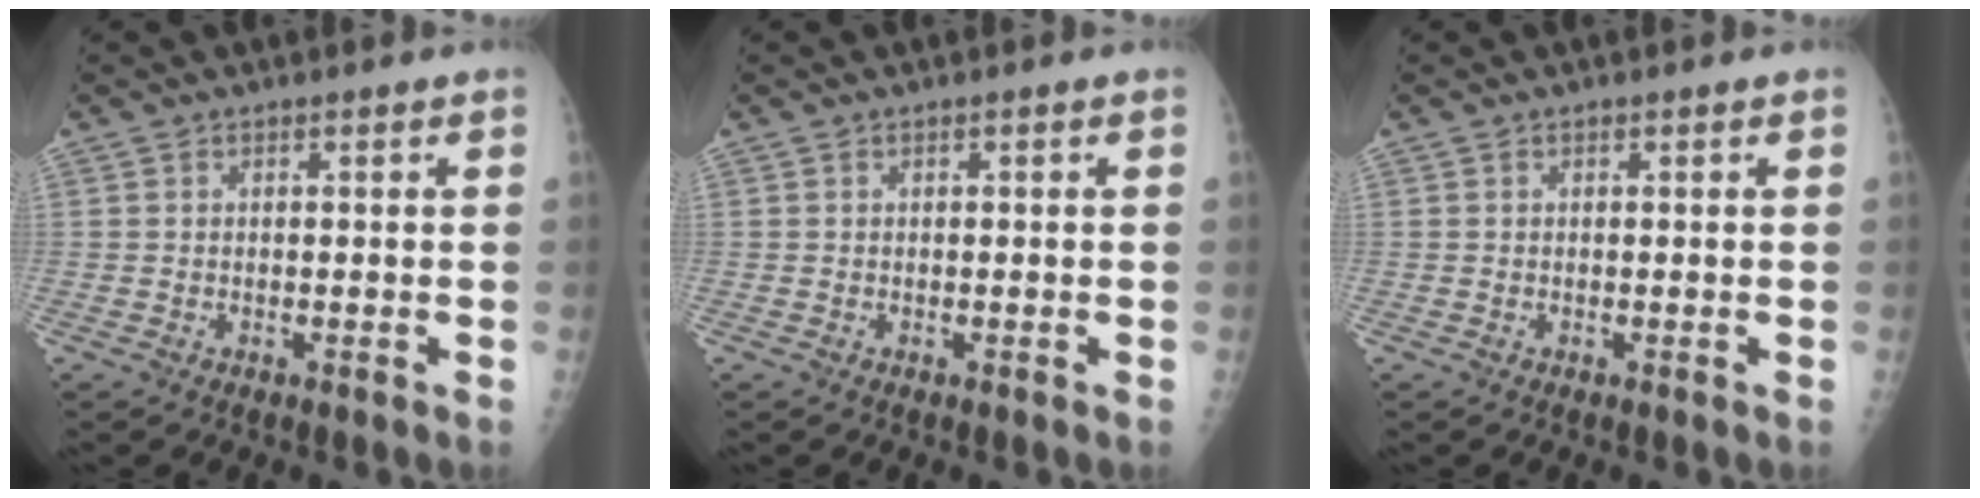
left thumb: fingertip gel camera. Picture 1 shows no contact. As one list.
[{"total": 0.0}, {"total": 0.0}]